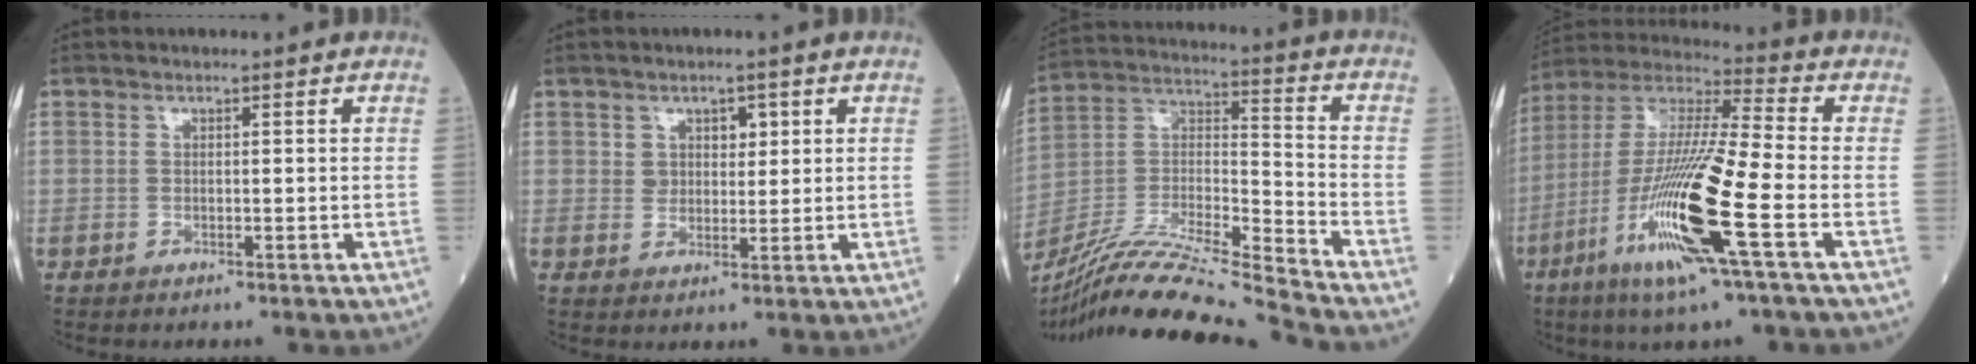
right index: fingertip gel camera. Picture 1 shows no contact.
{"total": 3.2, "force": [1.4, 2.4, 1.5], "torque": [-0.015, 0.002, 0.022]}
{"total": 20.0, "force": [-18.2, -1.8, 8.1], "torque": [-0.169, -0.004, -0.331]}
{"total": 18.9, "force": [-7.1, 0.4, 17.6], "torque": [-0.376, -0.029, -0.143]}